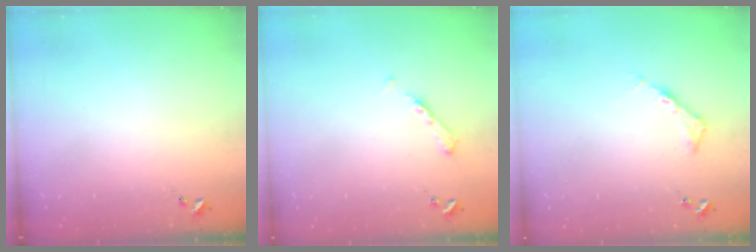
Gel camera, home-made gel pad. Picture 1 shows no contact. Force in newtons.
{"total": 4.9, "press": 4.9, "slide": 0.6}
{"total": 4.5, "press": 4.5, "slide": 0.4}